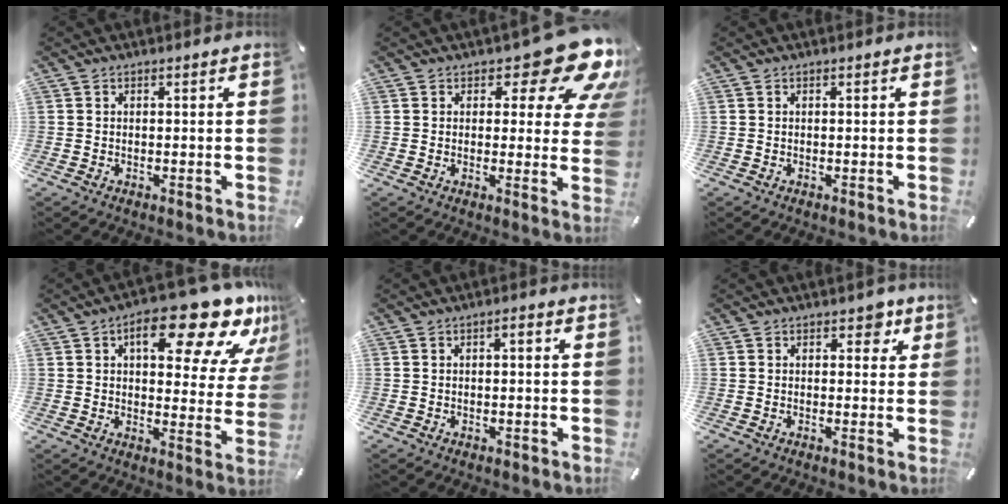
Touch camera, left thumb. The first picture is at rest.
{"total": 14.0, "force": [8.3, 5.7, 9.7], "torque": [-0.122, -0.056, 0.140]}
{"total": 0.0}
{"total": 20.1, "force": [11.4, 8.7, 14.0], "torque": [-0.170, -0.076, 0.178]}
{"total": 1.3, "force": [-0.1, 0.7, 1.2], "torque": [-0.021, 0.003, -0.003]}
{"total": 3.9, "force": [1.9, 2.4, 2.5], "torque": [-0.009, -0.008, 0.020]}